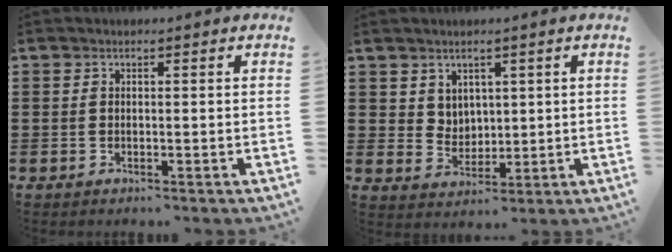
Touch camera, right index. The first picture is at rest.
{"total": 4.1, "force": [2.7, 3.0, 0.6], "torque": [-0.027, 0.005, 0.051]}